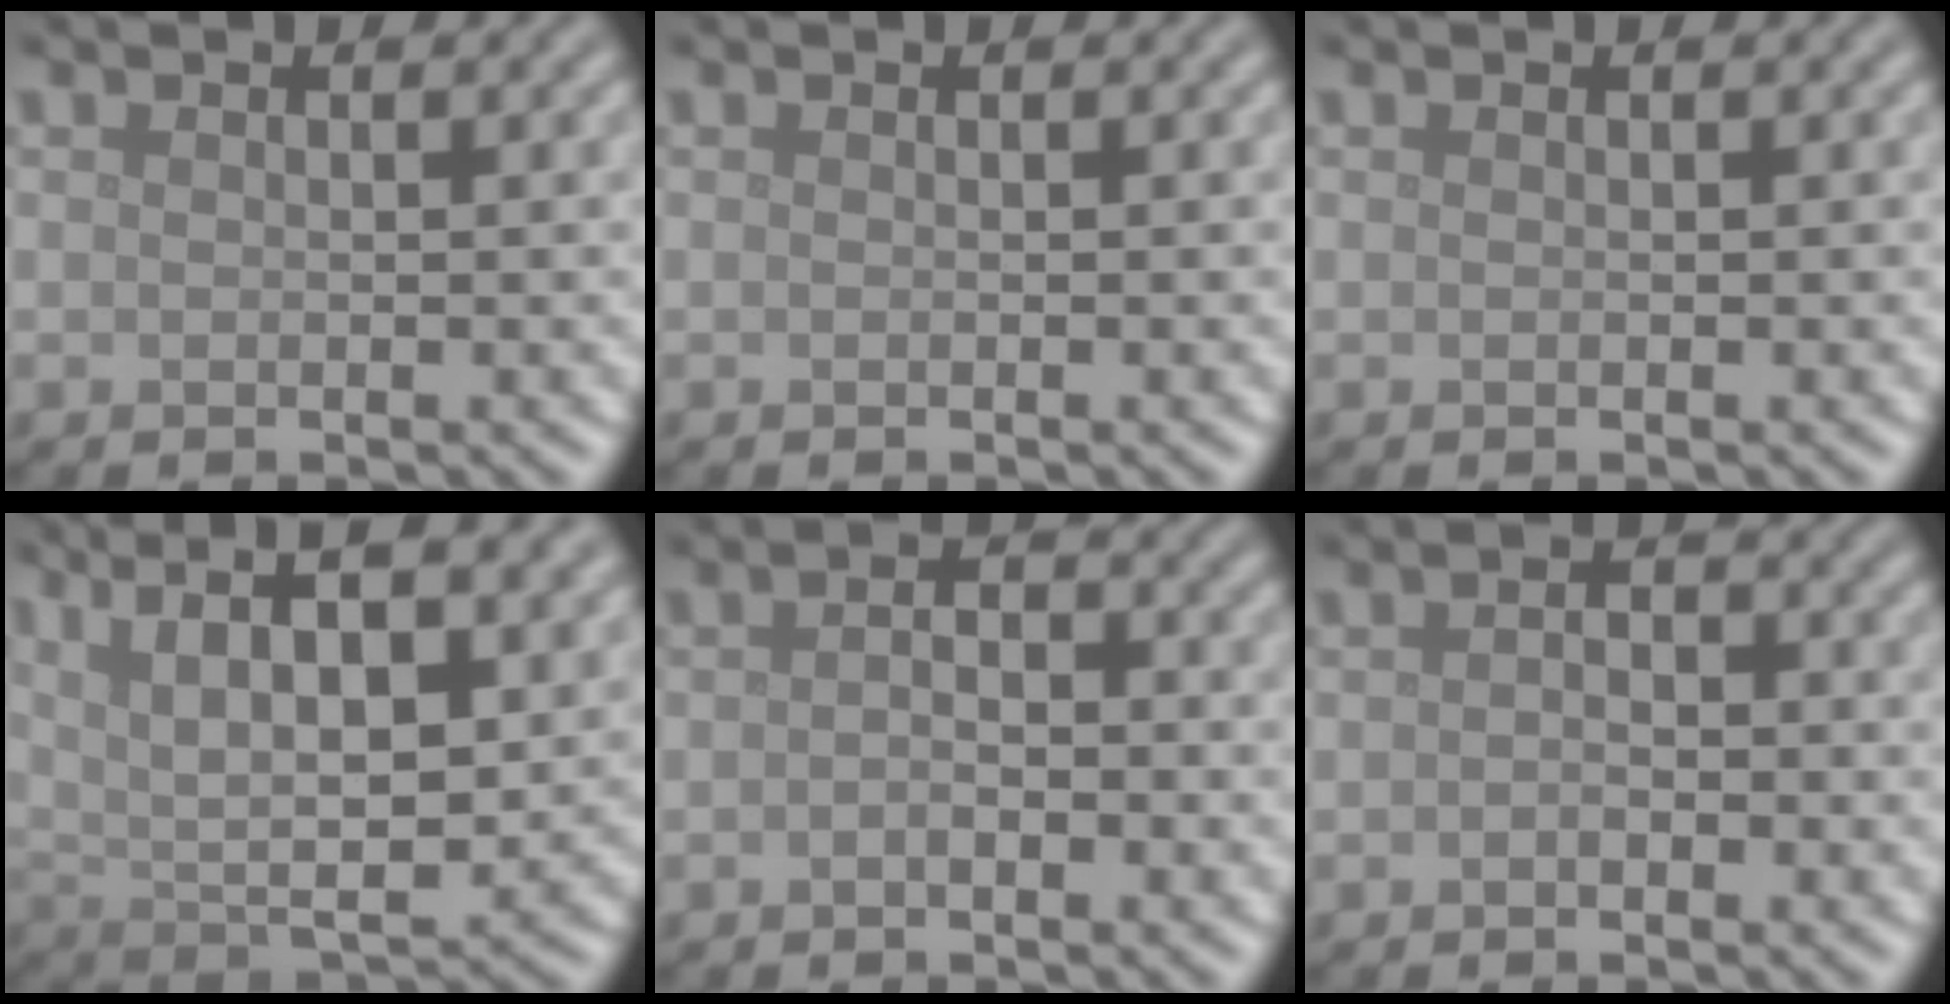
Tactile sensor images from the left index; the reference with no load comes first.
{"total": 0.0}
{"total": 0.0}
{"total": 13.1, "force": [5.9, 5.5, 10.4], "torque": [-0.186, 0.009, 0.093]}
{"total": 2.0, "force": [-0.5, 0.9, 1.7], "torque": [-0.029, 0.001, -0.012]}
{"total": 1.4, "force": [-0.4, 0.8, 1.1], "torque": [-0.021, 0.002, -0.009]}